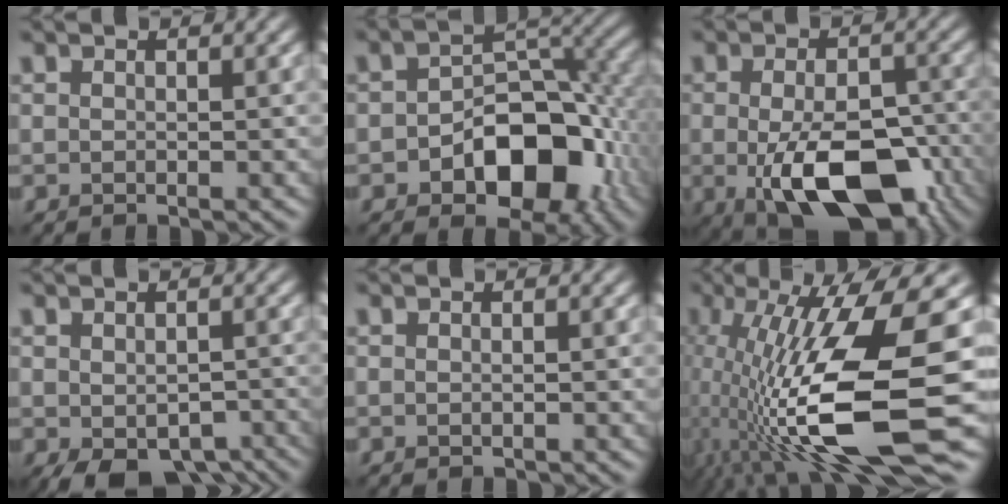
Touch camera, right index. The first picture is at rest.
{"total": 9.9, "force": [-3.5, 6.1, 6.9], "torque": [-0.087, 0.001, -0.055]}
{"total": 12.1, "force": [-4.2, 6.0, 9.6], "torque": [-0.161, -0.021, -0.059]}
{"total": 5.9, "force": [-3.5, 2.8, 3.7], "torque": [-0.048, -0.022, -0.043]}
{"total": 0.0}
{"total": 14.5, "force": [-1.9, 4.3, 13.7], "torque": [-0.272, -0.009, -0.029]}